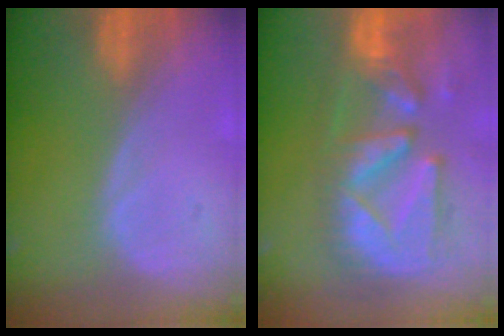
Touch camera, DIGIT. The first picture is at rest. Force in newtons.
{"total": 12.3, "press": 11.0, "slide": 5.6}